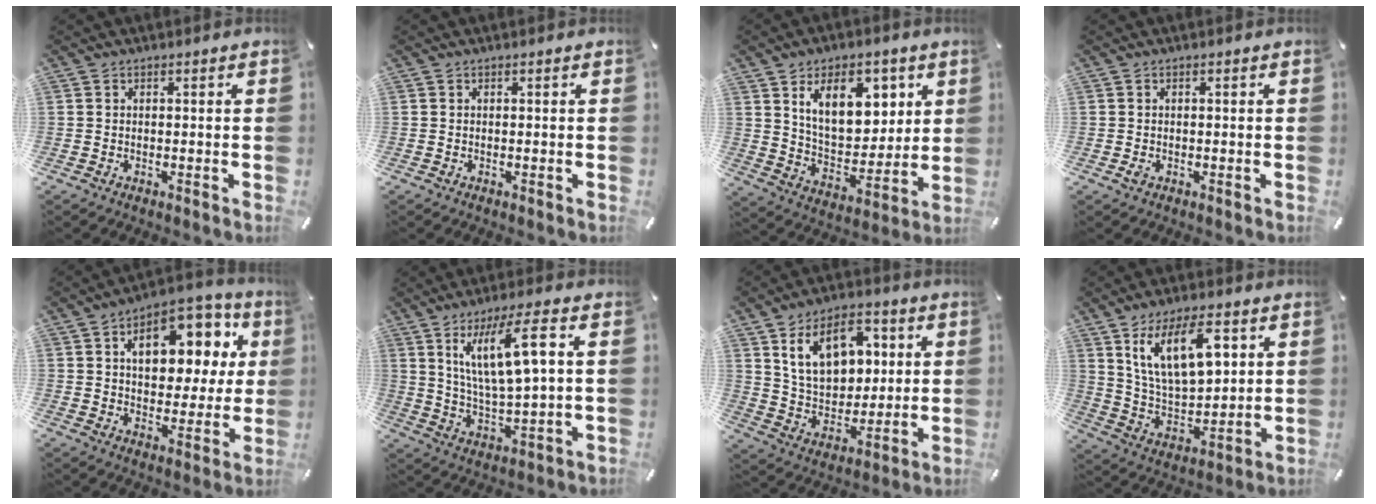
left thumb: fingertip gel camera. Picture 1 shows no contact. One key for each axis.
{"total": 0.0}
{"total": 14.9, "fx": 7.4, "fy": 9.2, "fz": 9.1, "tx": -0.143, "ty": -0.022, "tz": 0.132}
{"total": 1.3, "fx": -0.2, "fy": 0.7, "fz": 1.1, "tx": -0.020, "ty": 0.000, "tz": -0.004}
{"total": 16.2, "fx": 5.7, "fy": 10.1, "fz": 11.3, "tx": -0.158, "ty": -0.018, "tz": 0.095}
{"total": 13.9, "fx": 5.7, "fy": 3.3, "fz": 12.2, "tx": -0.247, "ty": 0.000, "tz": 0.092}
{"total": 15.0, "fx": 6.2, "fy": 10.3, "fz": 9.0, "tx": -0.151, "ty": -0.007, "tz": 0.118}
{"total": 16.4, "fx": 8.0, "fy": 8.2, "fz": 11.8, "tx": -0.218, "ty": -0.020, "tz": 0.137}